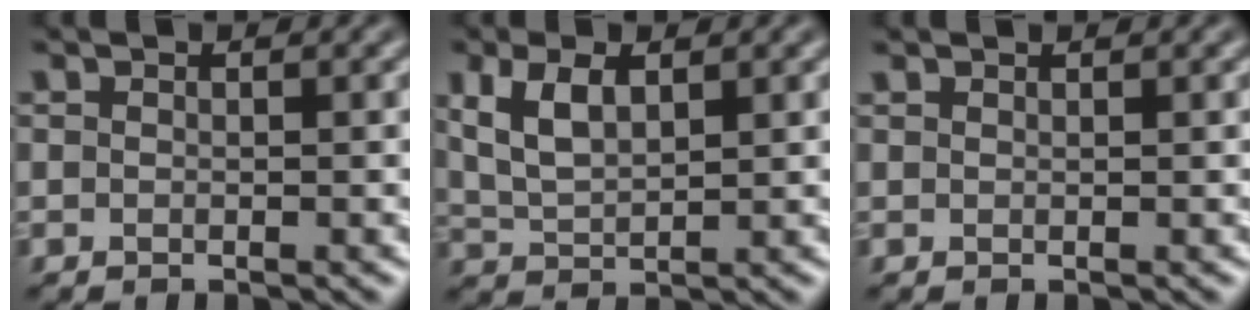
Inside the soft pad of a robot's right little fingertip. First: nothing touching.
{"total": 4.0, "force": [1.6, 2.0, 3.1], "torque": [-0.076, 0.004, 0.035]}
{"total": 0.6, "force": [0.6, 0.0, 0.1], "torque": [-0.004, -0.001, 0.008]}